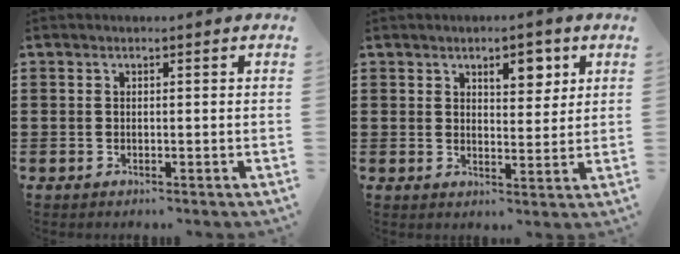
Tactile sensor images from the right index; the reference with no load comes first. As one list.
[{"total": 4.9, "force": [2.8, 2.2, 3.3], "torque": [-0.040, -0.002, 0.042]}]